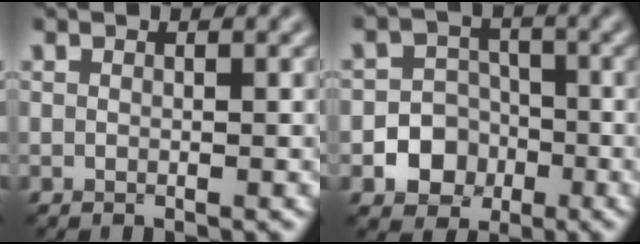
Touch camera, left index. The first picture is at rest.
{"total": 6.3, "force": [-2.6, 5.5, 1.5], "torque": [-0.004, -0.002, -0.064]}